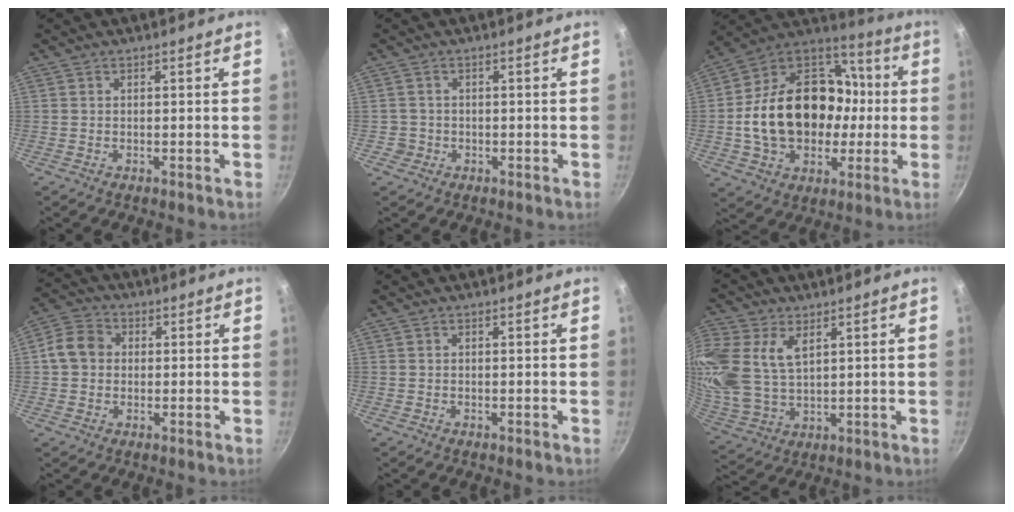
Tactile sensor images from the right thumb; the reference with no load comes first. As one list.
[{"total": 1.9, "force": [-0.6, 1.8, 0.2], "torque": [0.007, 0.014, -0.005]}, {"total": 26.1, "force": [-1.5, 19.4, 17.4], "torque": [-0.272, 0.053, -0.021]}, {"total": 6.9, "force": [0.5, 5.9, 3.6], "torque": [-0.045, 0.013, -0.009]}, {"total": 0.0}, {"total": 16.8, "force": [6.0, 10.8, 11.3], "torque": [-0.263, -0.006, 0.129]}]